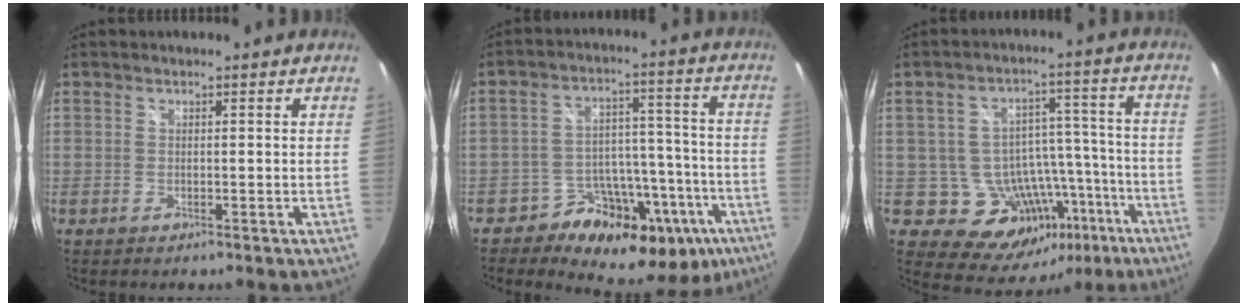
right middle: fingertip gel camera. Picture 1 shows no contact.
{"total": 17.7, "force": [-10.8, 12.0, 7.4], "torque": [-0.108, 0.042, -0.141]}
{"total": 14.2, "force": [-6.8, 10.7, 6.3], "torque": [-0.095, 0.045, -0.058]}